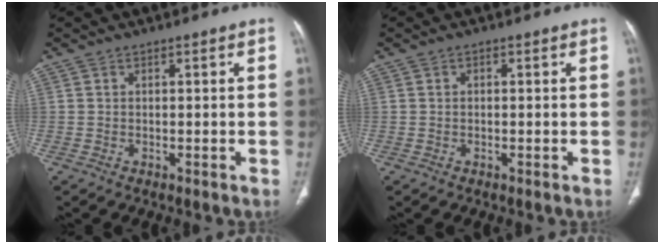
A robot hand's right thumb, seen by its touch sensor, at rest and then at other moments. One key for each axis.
{"total": 0.6, "fx": 0.1, "fy": 0.4, "fz": 0.5, "tx": -0.011, "ty": 0.002, "tz": 0.002}